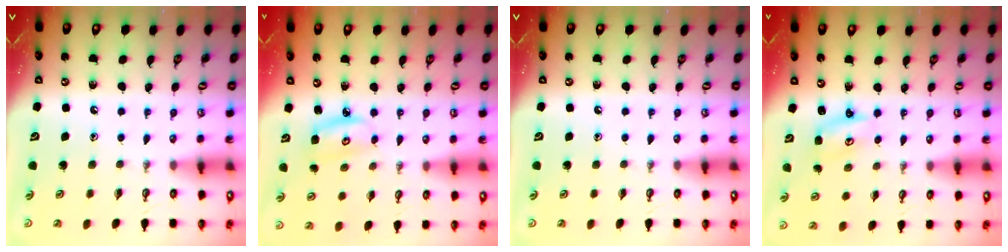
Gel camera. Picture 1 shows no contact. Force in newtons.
{"total": 4.5, "press": 4.5, "slide": 0.3}
{"total": 0.0}
{"total": 2.6, "press": 2.5, "slide": 0.3}